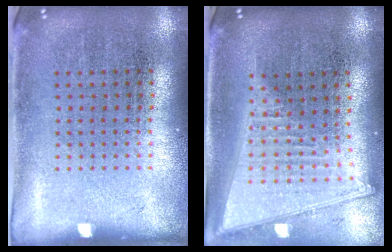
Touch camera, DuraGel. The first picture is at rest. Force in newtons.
{"total": 2.1, "press": 1.8, "slide": 1.2}